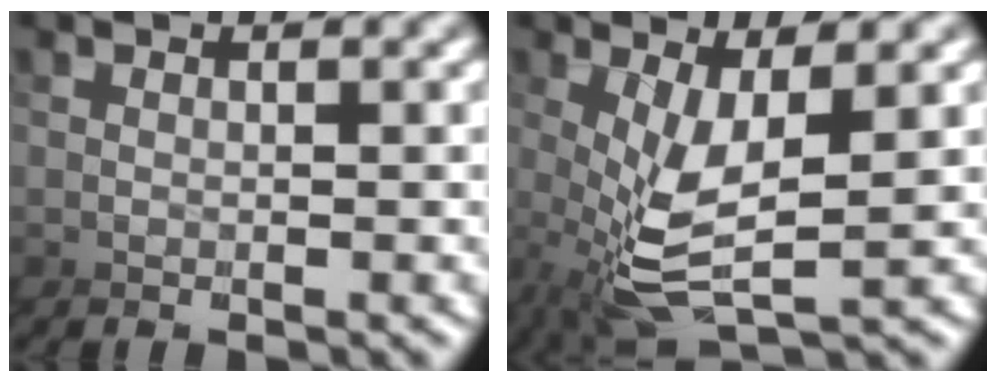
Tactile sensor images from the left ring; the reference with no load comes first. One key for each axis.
{"total": 3.6, "fx": -0.3, "fy": 1.3, "fz": 3.3, "tx": -0.120, "ty": -0.026, "tz": 0.014}